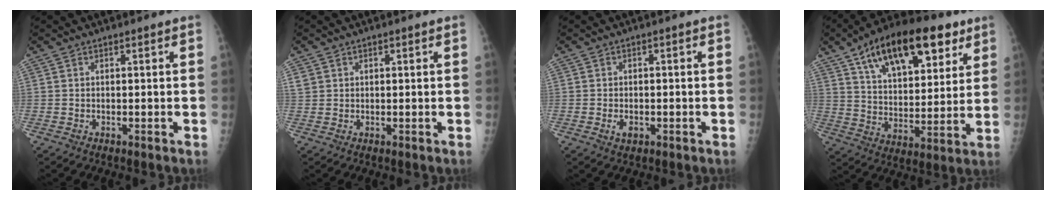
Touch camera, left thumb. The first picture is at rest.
{"total": 2.1, "force": [0.7, 1.9, 0.4], "torque": [0.001, 0.000, 0.018]}
{"total": 2.3, "force": [-0.8, 1.5, 1.5], "torque": [-0.024, 0.005, -0.009]}
{"total": 23.3, "force": [12.5, 11.3, 16.1], "torque": [-0.224, -0.020, 0.205]}